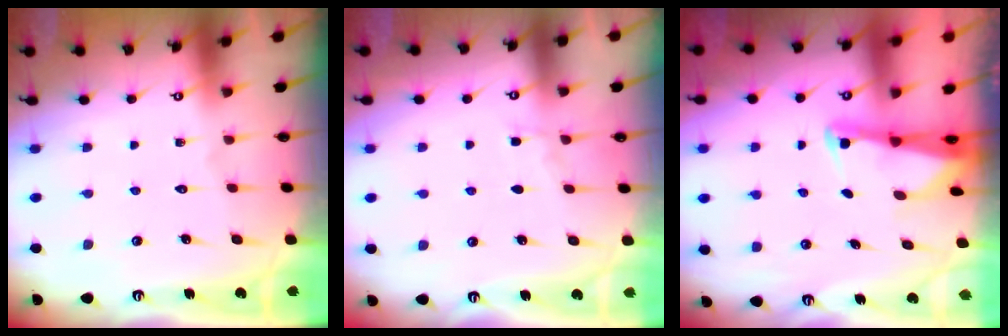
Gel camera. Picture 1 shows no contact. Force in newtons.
{"total": 3.2, "press": 3.2, "slide": 0.5}
{"total": 2.4, "press": 2.4, "slide": 0.2}